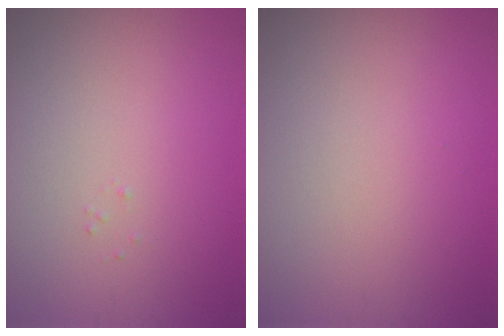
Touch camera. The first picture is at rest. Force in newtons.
{"total": 0.0}